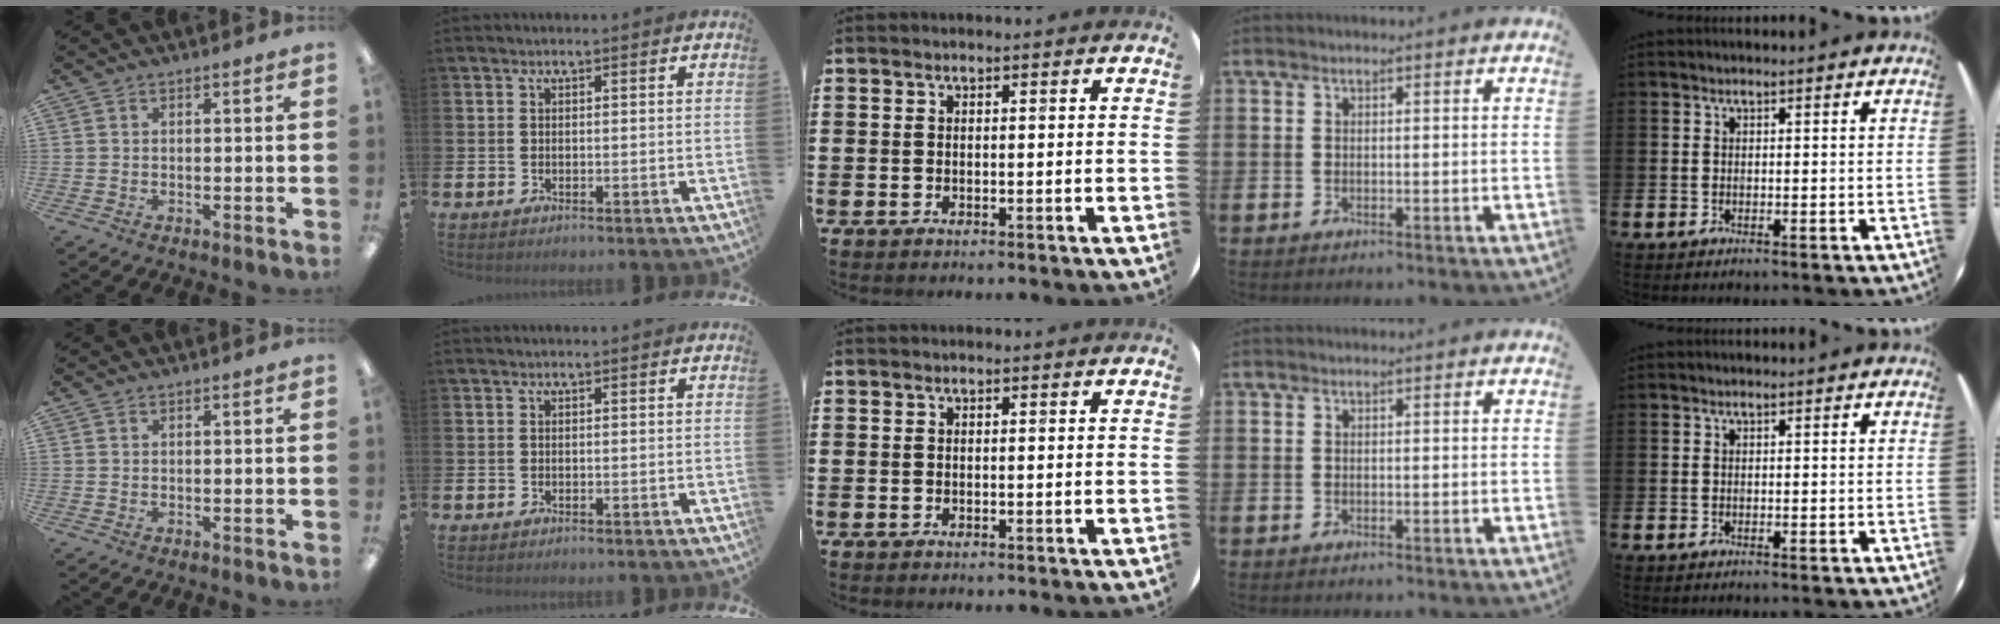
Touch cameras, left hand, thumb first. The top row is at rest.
{}